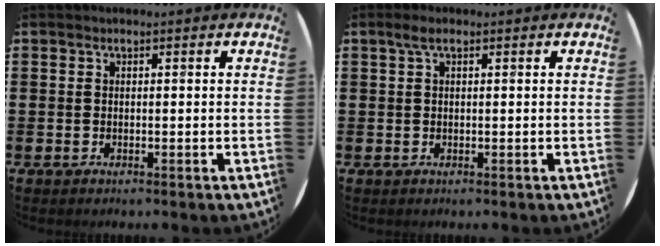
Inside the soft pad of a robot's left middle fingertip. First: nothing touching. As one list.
[{"total": 1.5, "force": [0.7, 0.5, 1.3], "torque": [-0.026, 0.005, 0.011]}]